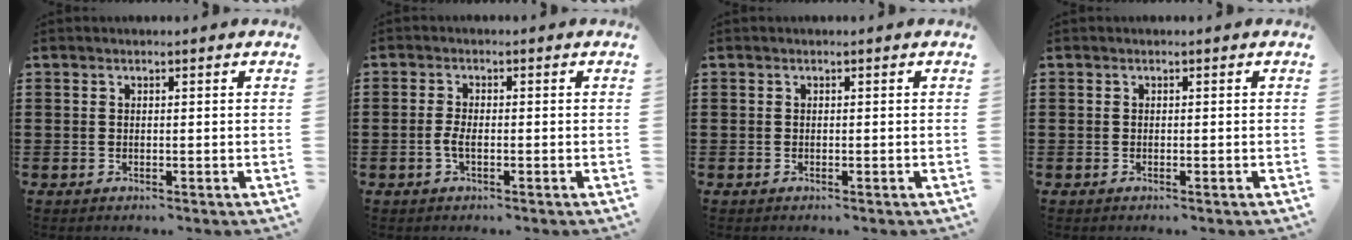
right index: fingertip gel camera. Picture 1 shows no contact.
{"total": 2.3, "force": [-0.7, 0.7, 2.1], "torque": [-0.053, -0.005, -0.019]}
{"total": 0.0}
{"total": 0.0}